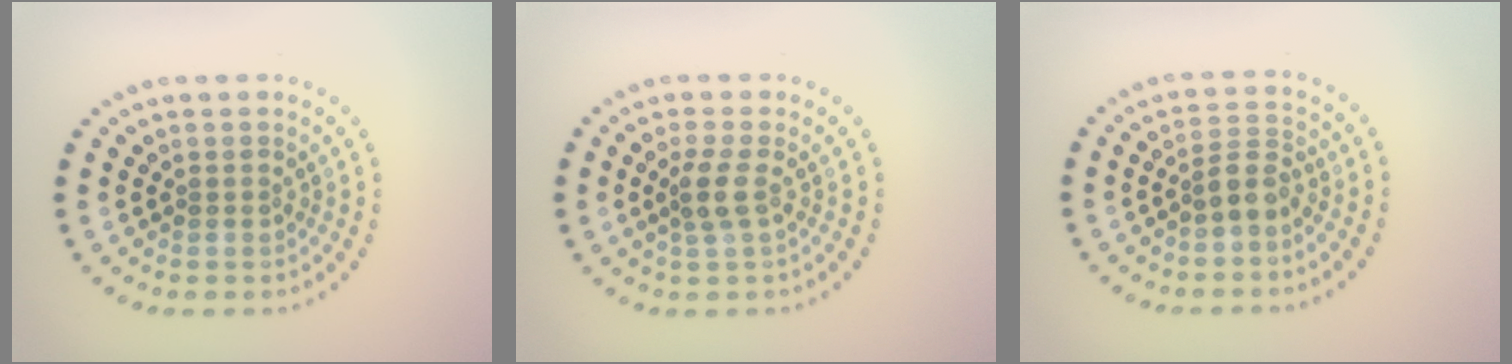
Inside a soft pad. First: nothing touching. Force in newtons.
{"total": 2.0, "press": 1.7, "slide": 1.1}
{"total": 2.5, "press": 2.1, "slide": 1.4}